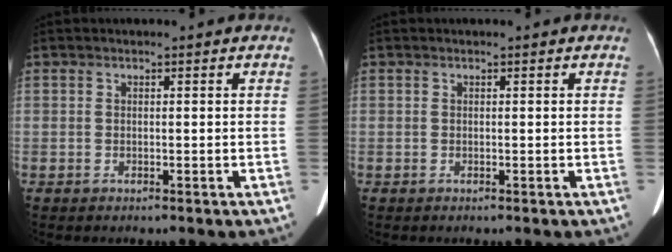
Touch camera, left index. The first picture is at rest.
{"total": 0.0}